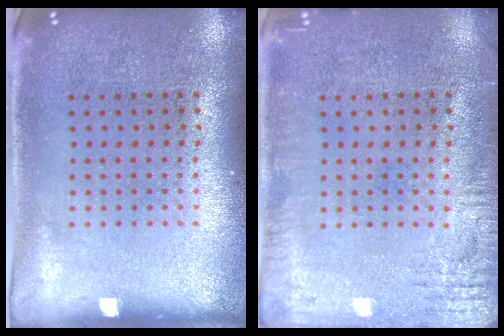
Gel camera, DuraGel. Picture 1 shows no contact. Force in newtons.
{"total": 2.7, "press": 2.7, "slide": 0.2}